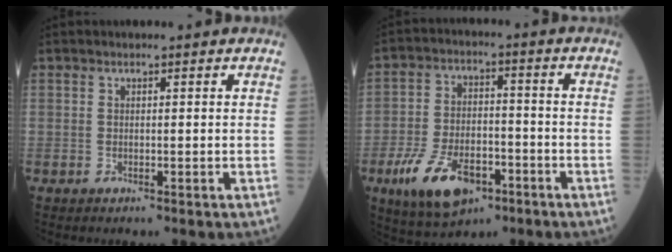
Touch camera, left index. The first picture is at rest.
{"total": 11.6, "force": [-6.2, 5.9, 7.9], "torque": [-0.156, -0.006, -0.106]}